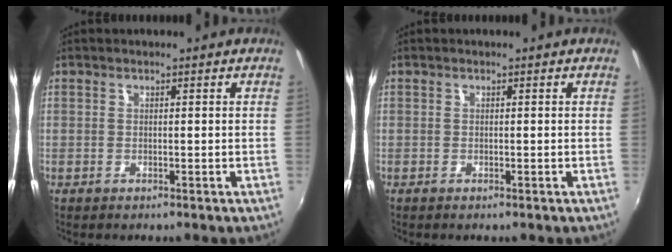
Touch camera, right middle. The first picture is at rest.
{"total": 0.0}